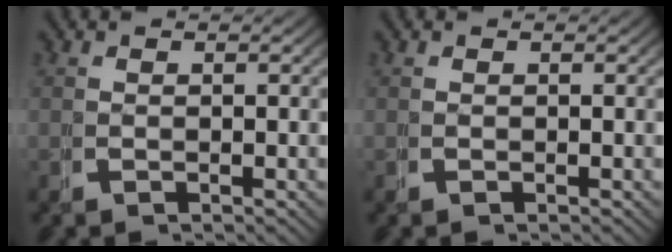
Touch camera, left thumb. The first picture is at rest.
{"total": 0.0}